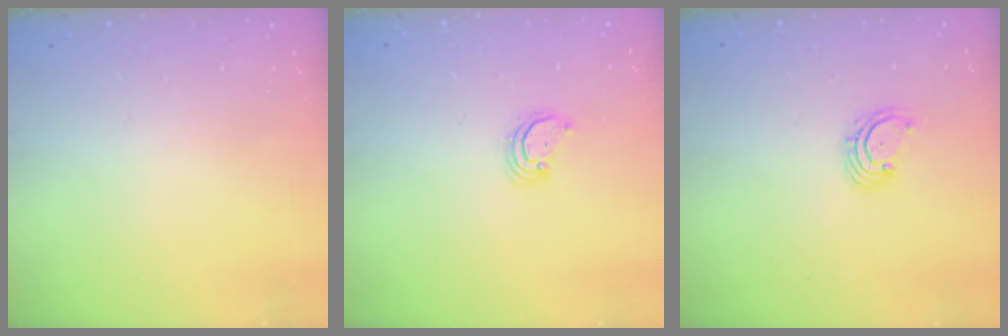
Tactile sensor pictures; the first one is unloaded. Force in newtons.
{"total": 2.9, "press": 2.9, "slide": 0.3}
{"total": 1.8, "press": 1.7, "slide": 0.7}